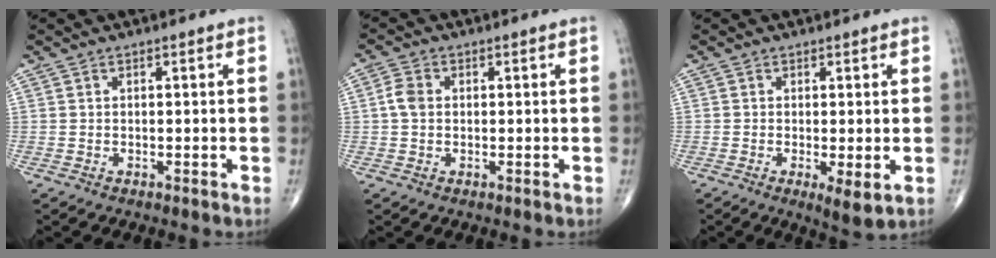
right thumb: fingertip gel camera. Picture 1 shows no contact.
{"total": 3.1, "force": [0.2, 2.3, 2.0], "torque": [-0.043, 0.006, -0.002]}
{"total": 4.1, "force": [-0.8, 1.1, 3.9], "torque": [-0.064, -0.015, -0.014]}